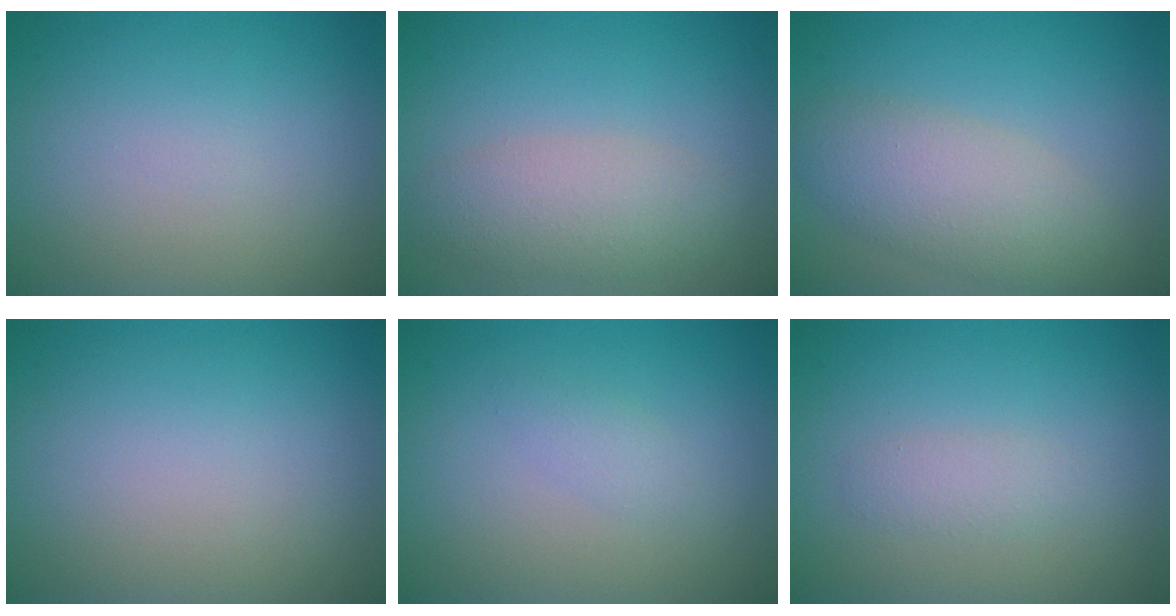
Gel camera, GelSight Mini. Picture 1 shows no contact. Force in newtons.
{"total": 3.7, "press": 3.7, "slide": 0.2}
{"total": 4.7, "press": 4.7, "slide": 0.3}
{"total": 0.0}
{"total": 1.1, "press": 1.1, "slide": 0.0}
{"total": 1.4, "press": 1.4, "slide": 0.1}